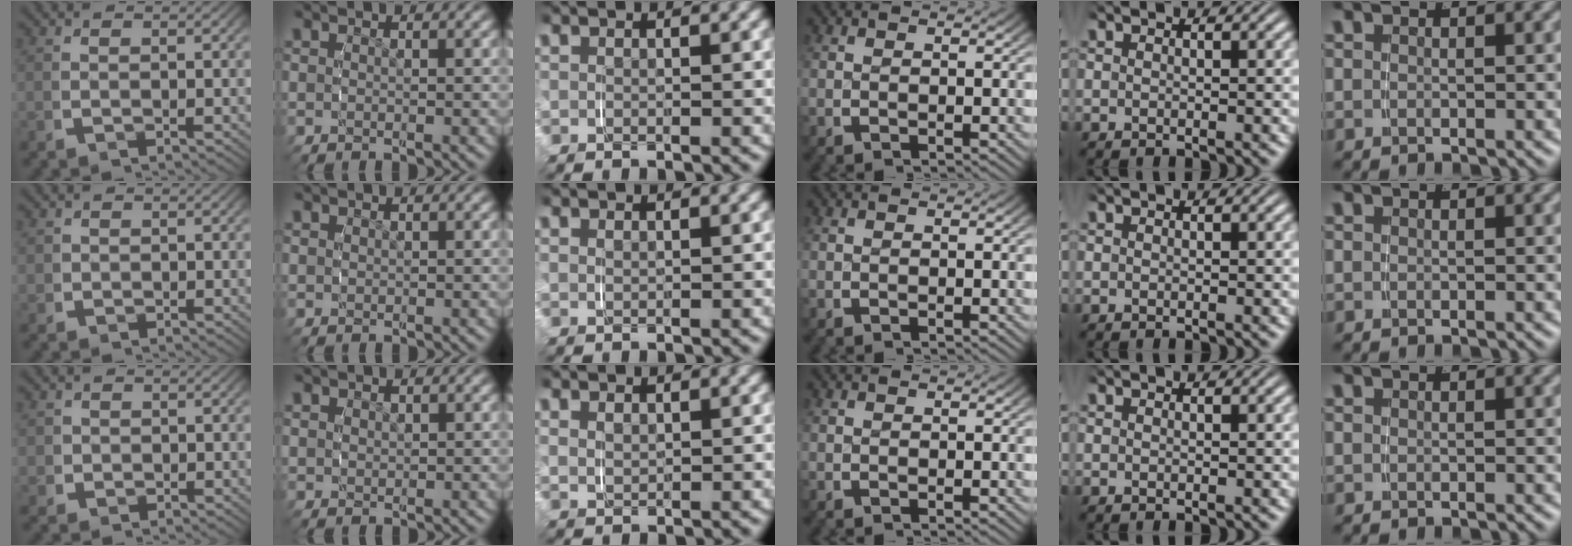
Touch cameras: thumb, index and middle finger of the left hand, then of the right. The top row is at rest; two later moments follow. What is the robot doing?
{"motion": "grasp_and_lifting", "object": "jacket"}